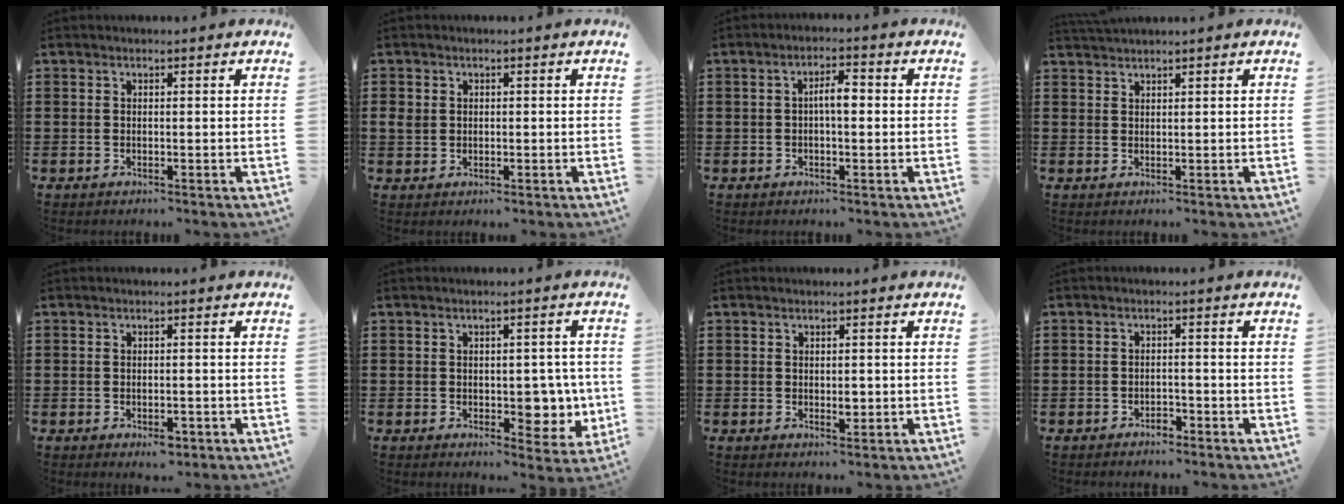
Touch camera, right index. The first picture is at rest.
{"total": 1.7, "force": [0.2, 1.5, 0.7], "torque": [-0.019, 0.006, 0.003]}
{"total": 3.5, "force": [-0.1, 1.1, 3.3], "torque": [-0.061, 0.006, -0.004]}
{"total": 1.3, "force": [1.3, -0.3, -0.1], "torque": [0.000, -0.001, 0.026]}
{"total": 1.9, "force": [-1.1, 0.9, 1.4], "torque": [-0.026, 0.000, -0.020]}
{"total": 5.4, "force": [-0.1, 3.7, 3.8], "torque": [-0.051, 0.002, -0.005]}
{"total": 1.8, "force": [-0.1, 1.0, 1.5], "torque": [-0.020, -0.002, -0.003]}
{"total": 1.7, "force": [-1.6, 0.4, 0.4], "torque": [-0.014, -0.002, -0.034]}